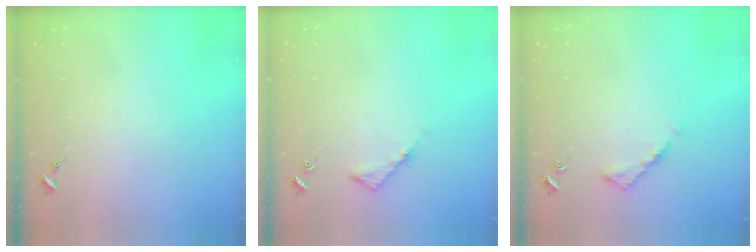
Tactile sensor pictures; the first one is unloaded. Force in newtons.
{"total": 4.3, "press": 4.3, "slide": 0.4}
{"total": 5.0, "press": 4.9, "slide": 0.8}